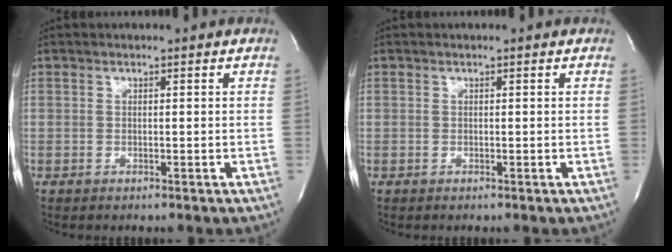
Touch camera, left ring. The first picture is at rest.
{"total": 0.0}